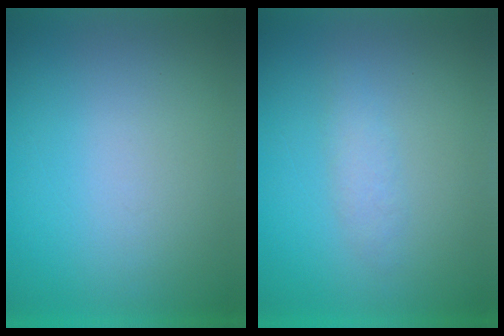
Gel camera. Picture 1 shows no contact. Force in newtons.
{"total": 1.9}